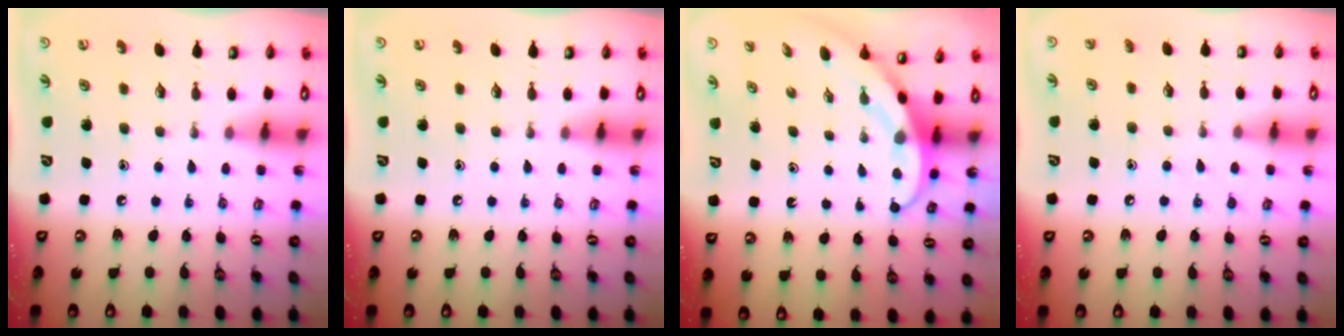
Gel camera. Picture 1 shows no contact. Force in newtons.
{"total": 0.0}
{"total": 3.7, "press": 3.7, "slide": 0.3}
{"total": 4.7, "press": 4.7, "slide": 0.5}